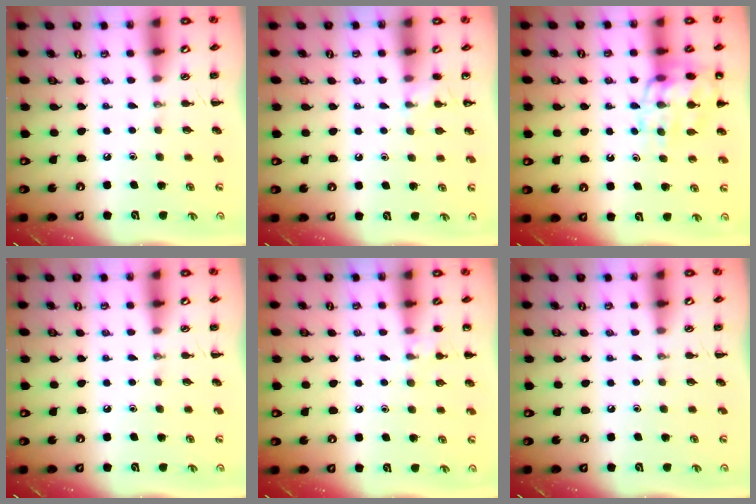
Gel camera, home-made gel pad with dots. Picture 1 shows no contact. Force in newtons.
{"total": 4.1, "press": 4.0, "slide": 1.0}
{"total": 15.7, "press": 15.4, "slide": 3.0}
{"total": 0.0}
{"total": 6.3, "press": 6.0, "slide": 1.9}
{"total": 0.0}